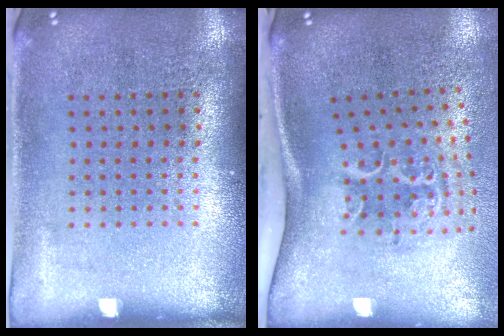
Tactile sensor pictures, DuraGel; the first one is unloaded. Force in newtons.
{"total": 2.3, "press": 1.4, "slide": 1.9}